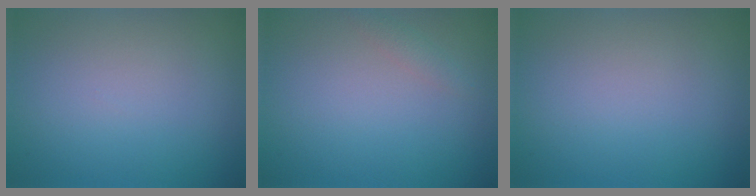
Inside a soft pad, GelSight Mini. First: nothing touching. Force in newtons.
{"total": 0.9, "press": 0.9, "slide": 0.0}
{"total": 0.0}